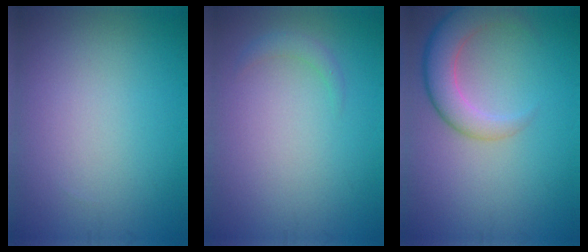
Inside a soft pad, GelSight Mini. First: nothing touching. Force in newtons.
{"total": 1.1, "press": 1.1, "slide": 0.0}
{"total": 4.6, "press": 4.5, "slide": 0.4}